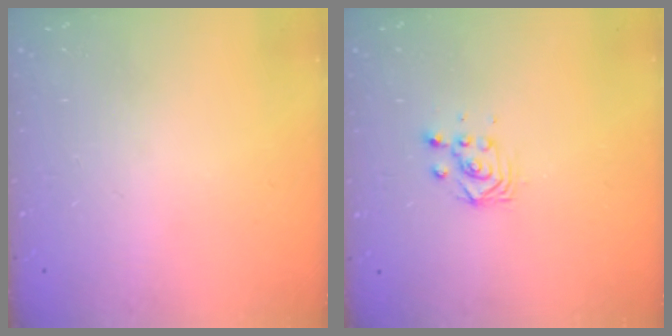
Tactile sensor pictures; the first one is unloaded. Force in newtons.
{"total": 2.9, "press": 2.9, "slide": 0.4}